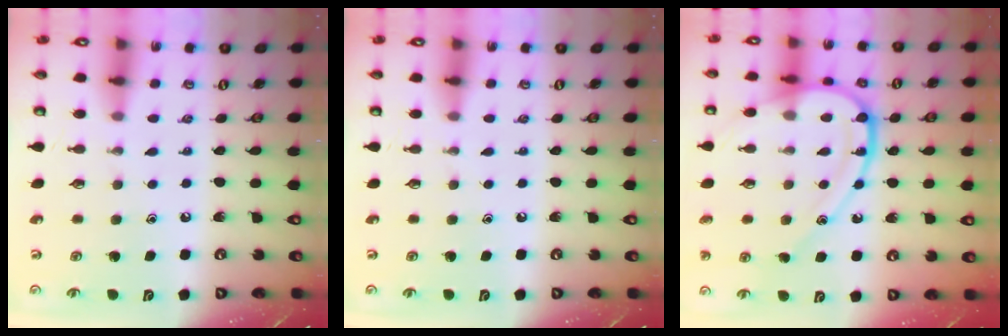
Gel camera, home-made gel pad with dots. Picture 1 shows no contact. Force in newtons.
{"total": 0.0}
{"total": 15.3, "press": 15.2, "slide": 1.6}